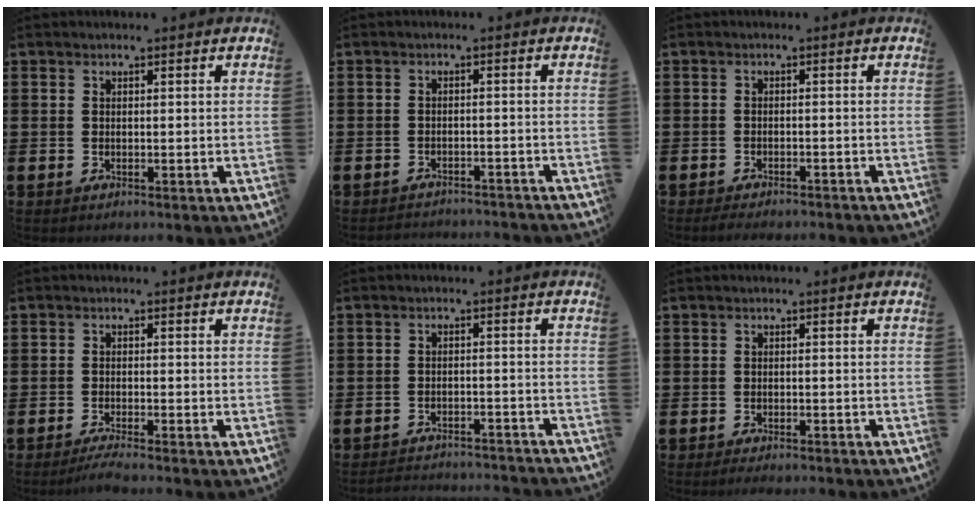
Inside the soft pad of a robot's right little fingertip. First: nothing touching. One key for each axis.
{"total": 1.8, "fx": -1.8, "fy": -0.1, "fz": -0.2, "tx": -0.002, "ty": 0.004, "tz": -0.040}
{"total": 1.5, "fx": -1.4, "fy": 0.0, "fz": 0.4, "tx": -0.008, "ty": 0.001, "tz": -0.028}
{"total": 1.8, "fx": -1.4, "fy": 0.0, "fz": 1.1, "tx": -0.019, "ty": 0.002, "tz": -0.026}
{"total": 2.5, "fx": -2.5, "fy": -0.1, "fz": -0.1, "tx": -0.003, "ty": 0.003, "tz": -0.055}
{"total": 1.1, "fx": -1.0, "fy": 0.1, "fz": 0.3, "tx": -0.009, "ty": -0.001, "tz": -0.020}